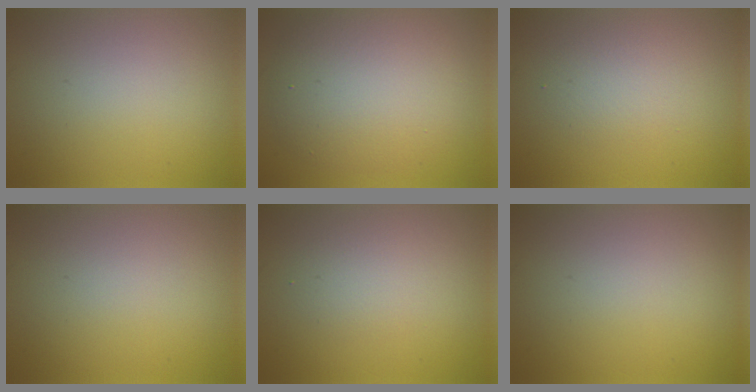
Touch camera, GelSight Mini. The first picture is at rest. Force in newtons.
{"total": 6.8, "press": 6.7, "slide": 0.6}
{"total": 2.2, "press": 2.2, "slide": 0.1}
{"total": 0.0}
{"total": 1.9, "press": 1.9, "slide": 0.2}
{"total": 0.0}